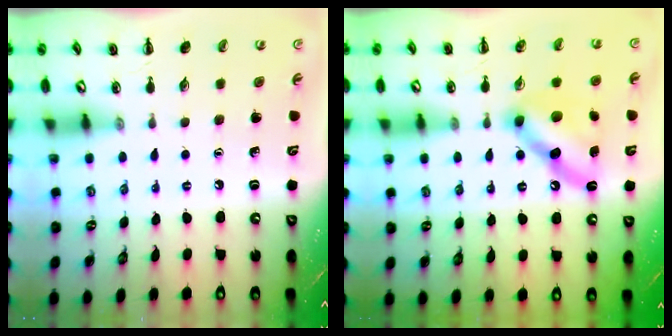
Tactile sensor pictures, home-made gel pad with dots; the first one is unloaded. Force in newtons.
{"total": 11.7, "press": 11.7, "slide": 1.2}